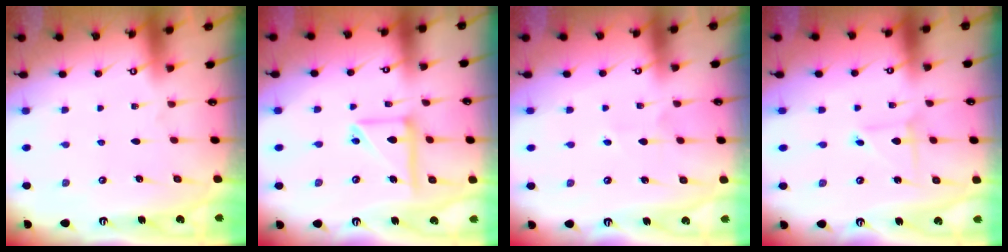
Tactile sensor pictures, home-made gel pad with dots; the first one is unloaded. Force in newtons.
{"total": 12.4, "press": 12.3, "slide": 1.3}
{"total": 2.9, "press": 2.8, "slide": 0.4}
{"total": 2.2, "press": 2.2, "slide": 0.1}